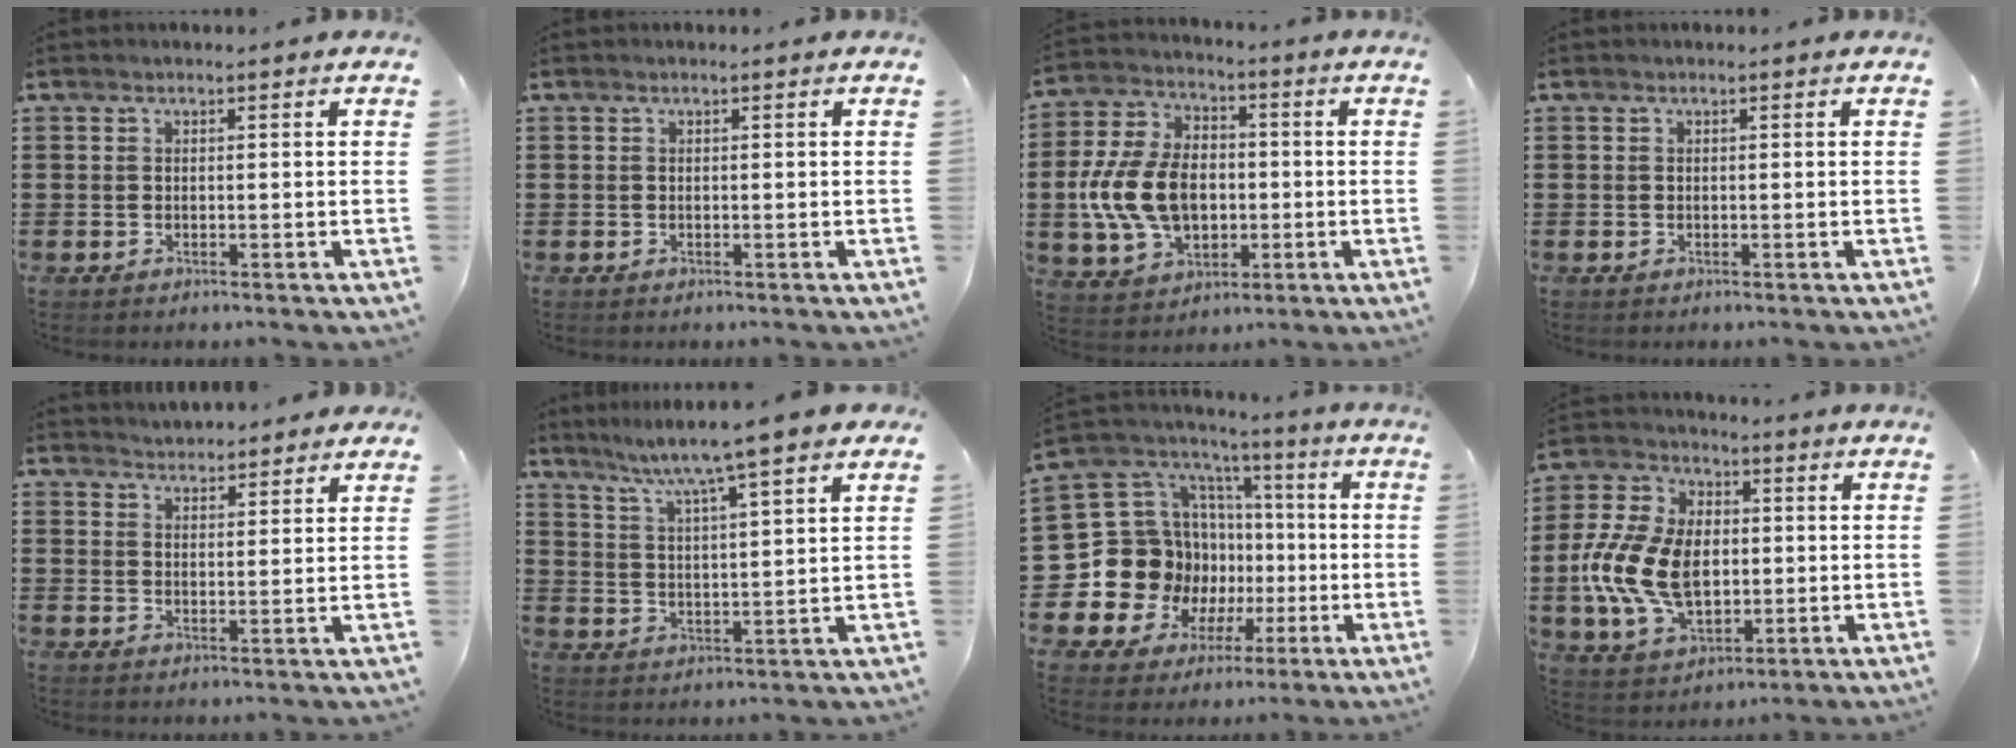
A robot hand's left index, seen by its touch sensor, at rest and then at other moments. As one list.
[{"total": 0.0}, {"total": 11.9, "force": [-1.2, 8.6, 8.2], "torque": [-0.199, 0.015, -0.021]}, {"total": 0.0}, {"total": 3.2, "force": [3.2, 0.3, -0.2], "torque": [-0.004, -0.010, 0.060]}, {"total": 6.1, "force": [5.0, -0.9, 3.3], "torque": [-0.086, -0.030, 0.079]}, {"total": 17.1, "force": [-2.6, 16.1, 5.1], "torque": [-0.150, -0.038, 0.002]}, {"total": 13.3, "force": [-1.5, 8.9, 9.7], "torque": [-0.235, 0.010, -0.028]}]